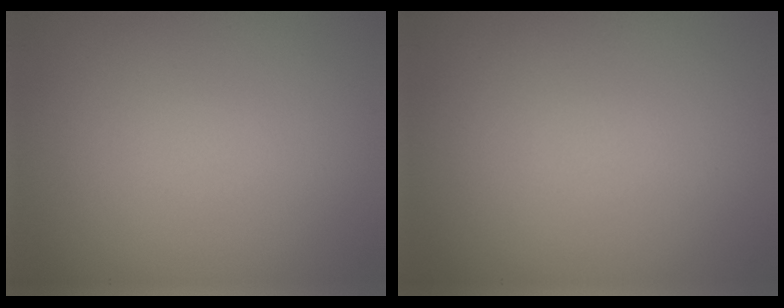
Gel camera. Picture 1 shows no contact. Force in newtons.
{"total": 0.0}